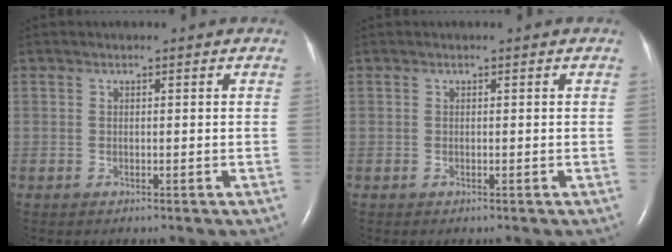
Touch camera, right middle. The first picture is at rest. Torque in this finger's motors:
{"motor_torque": [-0.02, 0.05, 0.00, 0.00]}